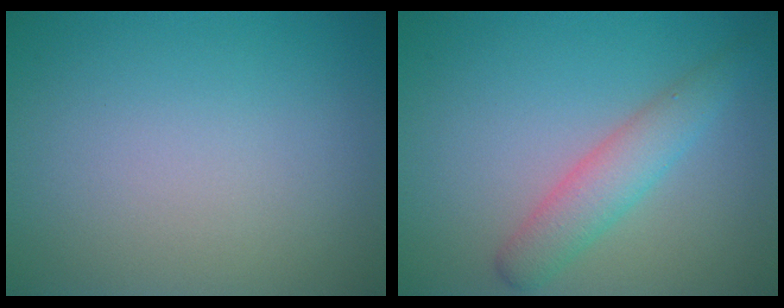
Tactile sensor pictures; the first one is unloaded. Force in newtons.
{"total": 3.2, "press": 3.2, "slide": 0.3}